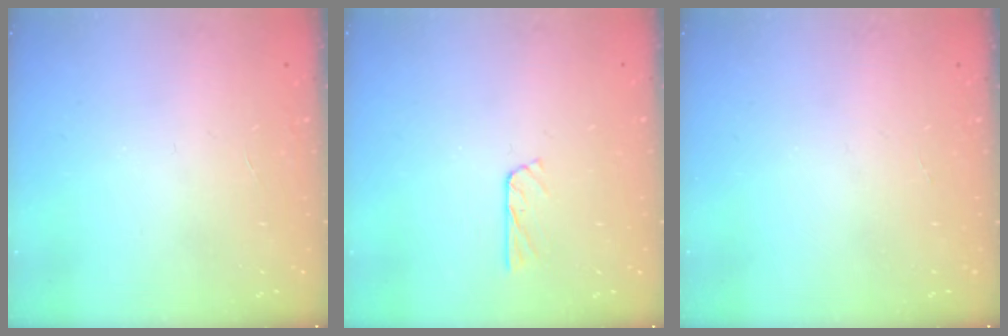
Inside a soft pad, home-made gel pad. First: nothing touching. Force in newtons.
{"total": 2.8, "press": 2.8, "slide": 0.3}
{"total": 0.0}